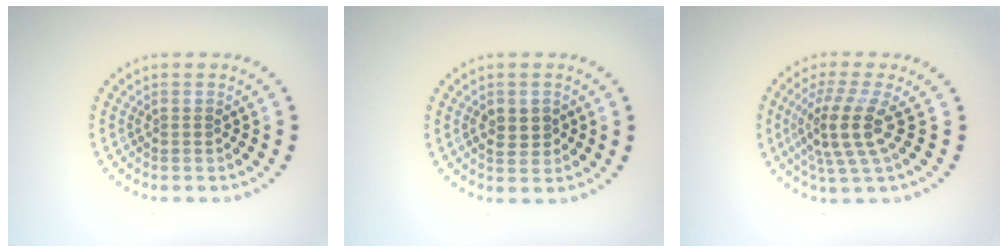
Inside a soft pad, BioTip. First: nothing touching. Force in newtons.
{"total": 2.2, "press": 2.2, "slide": 0.1}
{"total": 4.2, "press": 3.2, "slide": 2.8}